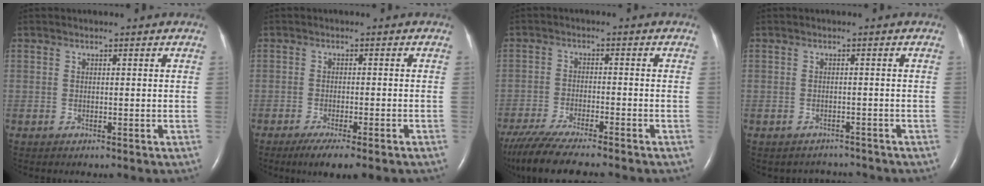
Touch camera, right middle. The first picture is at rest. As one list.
[{"total": 6.4, "force": [-4.6, 0.4, 4.5], "torque": [-0.063, -0.015, -0.065]}, {"total": 11.4, "force": [-9.8, 0.7, 5.9], "torque": [-0.095, -0.029, -0.156]}, {"total": 2.5, "force": [-2.3, 1.0, -0.6], "torque": [0.001, 0.004, -0.031]}]